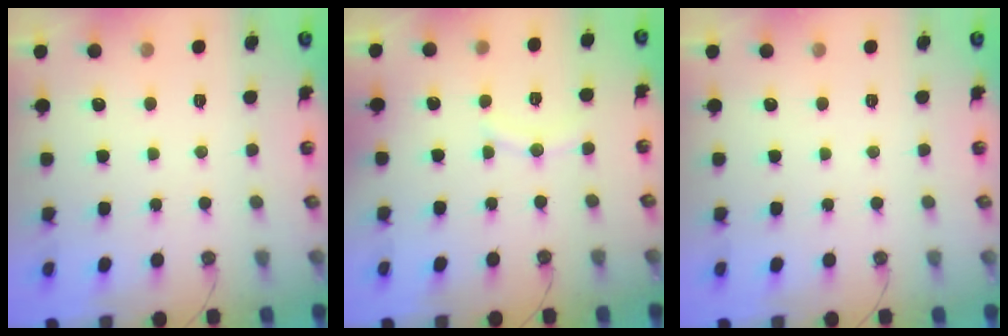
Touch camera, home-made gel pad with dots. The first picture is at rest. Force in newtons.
{"total": 6.8, "press": 6.8, "slide": 0.7}
{"total": 0.0}